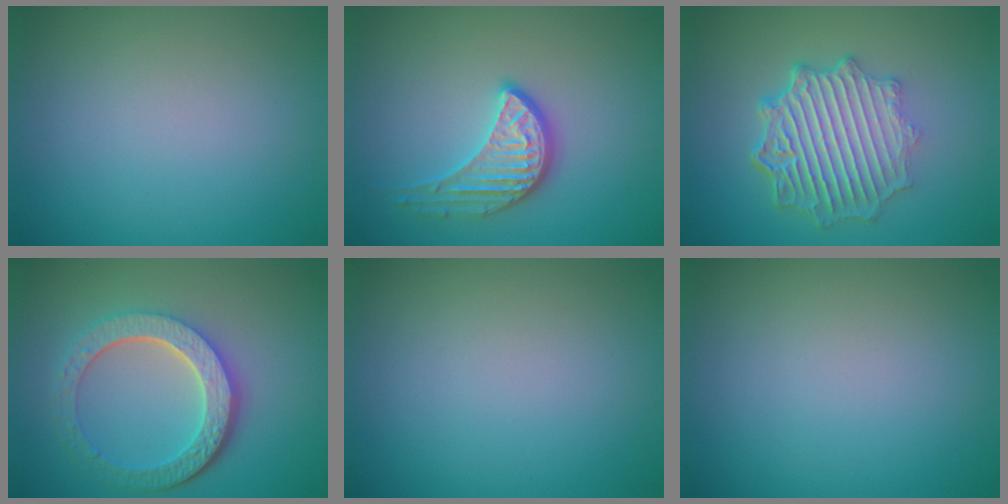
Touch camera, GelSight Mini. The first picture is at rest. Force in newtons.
{"total": 3.5, "press": 3.1, "slide": 1.7}
{"total": 7.1, "press": 5.3, "slide": 4.7}
{"total": 6.3, "press": 4.6, "slide": 4.2}
{"total": 0.0}
{"total": 0.0}